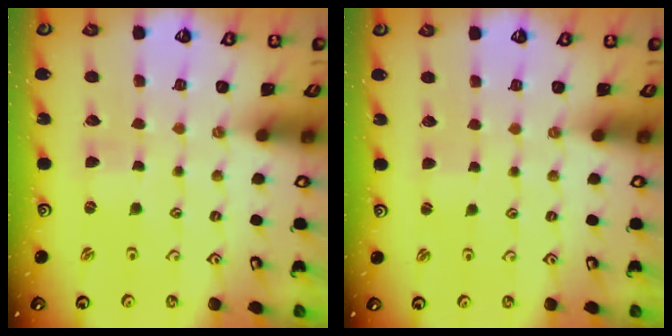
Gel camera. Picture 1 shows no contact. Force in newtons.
{"total": 1.4, "press": 1.4, "slide": 0.3}